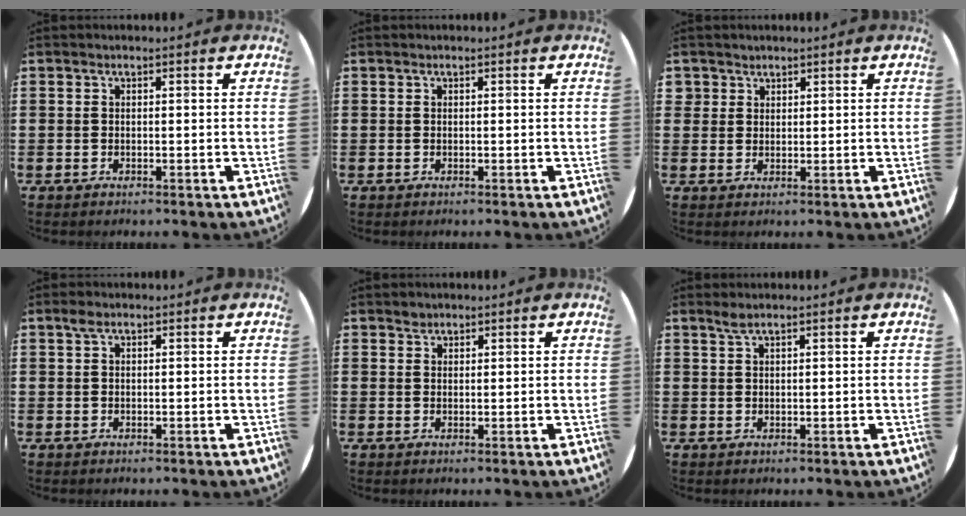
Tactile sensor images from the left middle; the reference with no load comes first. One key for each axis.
{"total": 0.0}
{"total": 1.9, "fx": 1.5, "fy": 1.2, "fz": 0.0, "tx": 0.003, "ty": 0.002, "tz": 0.029}
{"total": 1.0, "fx": 0.6, "fy": 0.6, "fz": 0.7, "tx": -0.014, "ty": 0.006, "tz": 0.010}
{"total": 1.0, "fx": 0.9, "fy": 0.4, "fz": 0.0, "tx": -0.001, "ty": 0.002, "tz": 0.018}
{"total": 1.1, "fx": 0.9, "fy": 0.0, "fz": 0.6, "tx": -0.012, "ty": 0.001, "tz": 0.017}